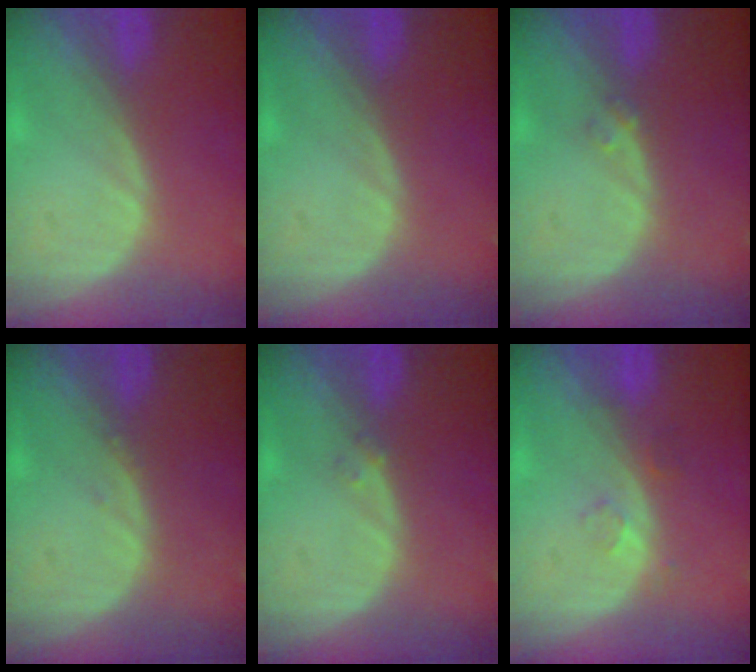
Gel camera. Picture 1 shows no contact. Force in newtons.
{"total": 0.0}
{"total": 1.2, "press": 1.1, "slide": 0.6}
{"total": 0.5, "press": 0.5, "slide": 0.2}
{"total": 1.0, "press": 0.9, "slide": 0.4}
{"total": 1.7, "press": 1.7, "slide": 0.2}